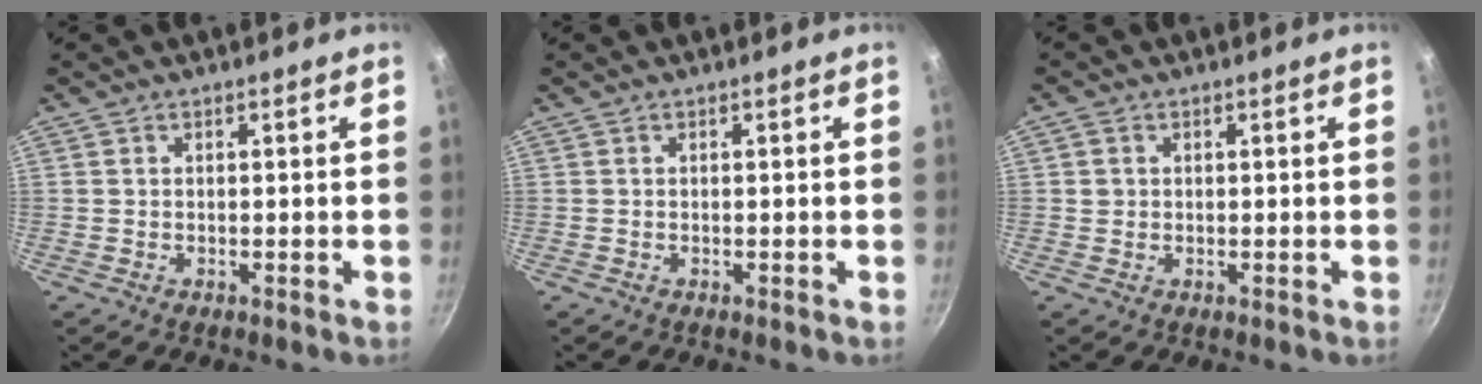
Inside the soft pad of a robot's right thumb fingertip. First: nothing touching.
{"total": 0.0}
{"total": 1.5, "force": [0.3, 1.4, 0.5], "torque": [-0.006, 0.004, 0.003]}